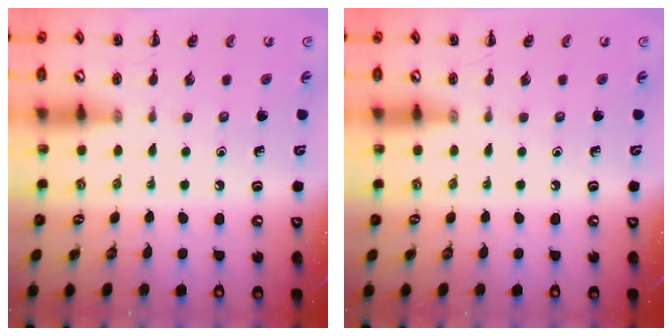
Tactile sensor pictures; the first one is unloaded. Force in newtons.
{"total": 0.0}